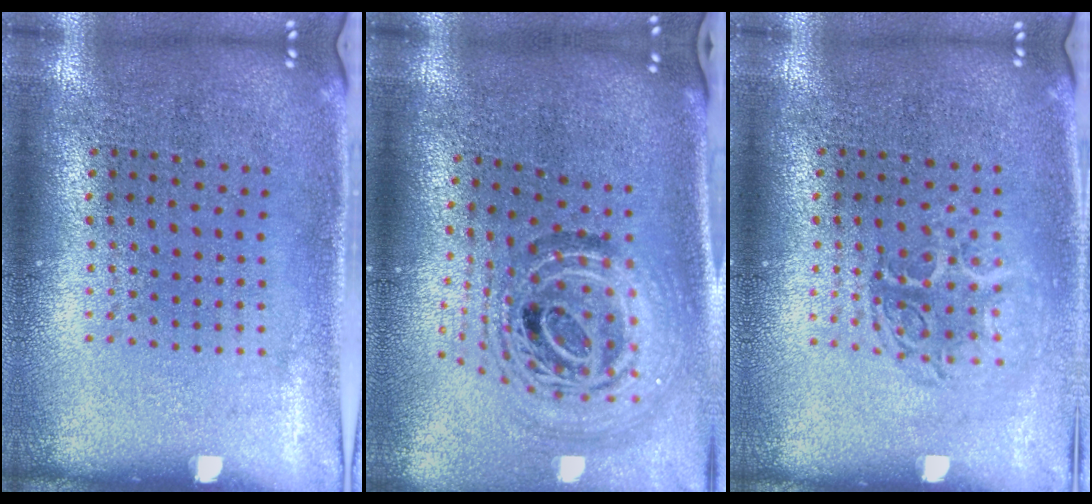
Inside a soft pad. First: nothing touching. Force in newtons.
{"total": 1.9, "press": 1.5, "slide": 1.0}
{"total": 1.1, "press": 1.0, "slide": 0.5}